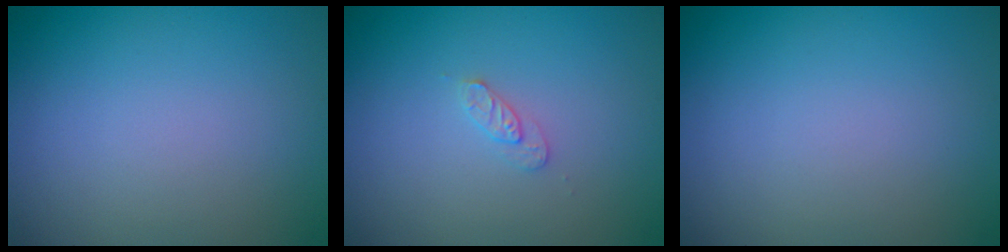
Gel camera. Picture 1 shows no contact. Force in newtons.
{"total": 1.1, "press": 1.1, "slide": 0.2}
{"total": 0.0}